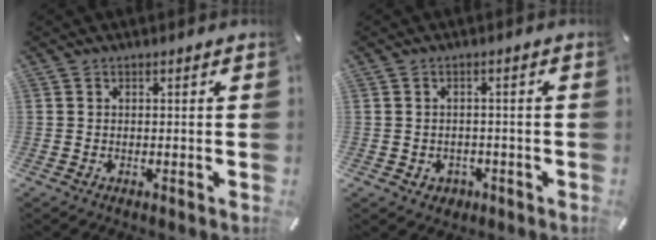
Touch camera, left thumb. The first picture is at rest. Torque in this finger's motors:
{"motor_torque": [-0.21, -0.15, -0.14, -0.14, 0.03]}